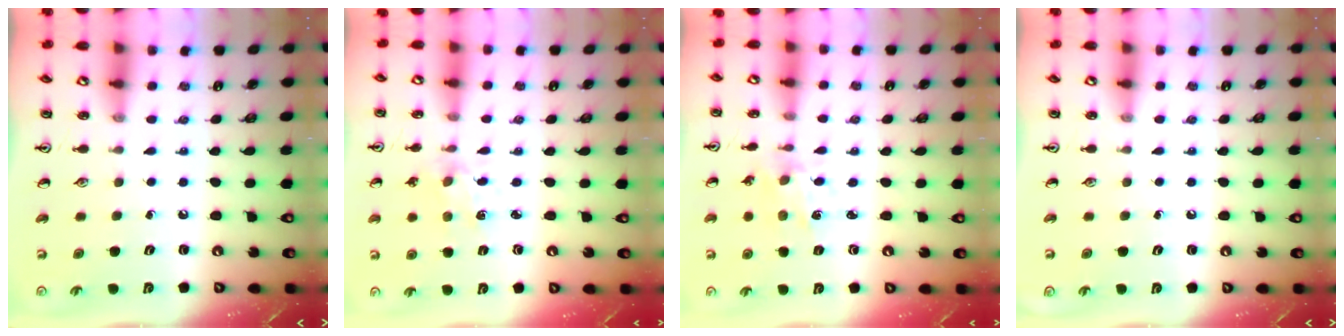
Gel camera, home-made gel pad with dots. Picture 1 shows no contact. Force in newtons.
{"total": 2.0, "press": 2.0, "slide": 0.4}
{"total": 1.6, "press": 1.6, "slide": 0.1}
{"total": 0.0}